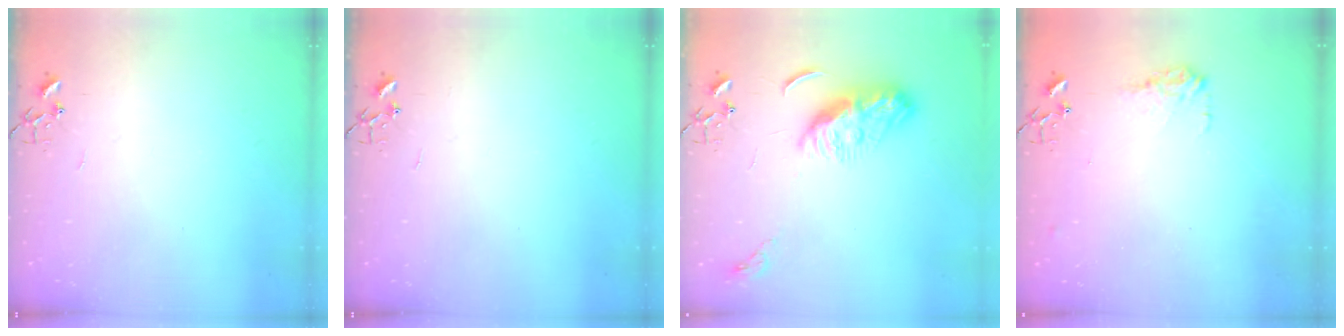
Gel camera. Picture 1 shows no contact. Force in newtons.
{"total": 0.0}
{"total": 10.9, "press": 10.9, "slide": 0.4}
{"total": 9.2, "press": 9.2, "slide": 0.4}